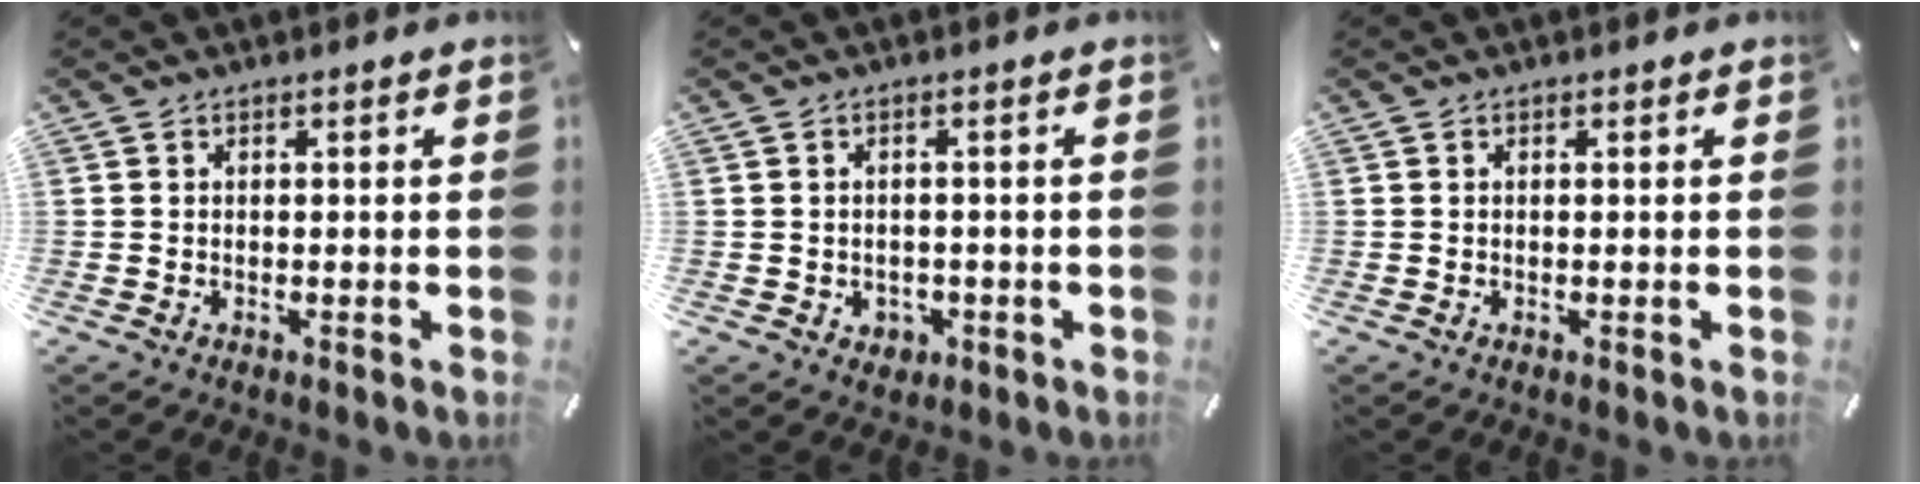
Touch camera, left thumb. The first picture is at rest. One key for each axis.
{"total": 2.6, "fx": -0.6, "fy": 2.4, "fz": 0.7, "tx": -0.007, "ty": -0.001, "tz": -0.014}
{"total": 0.0}